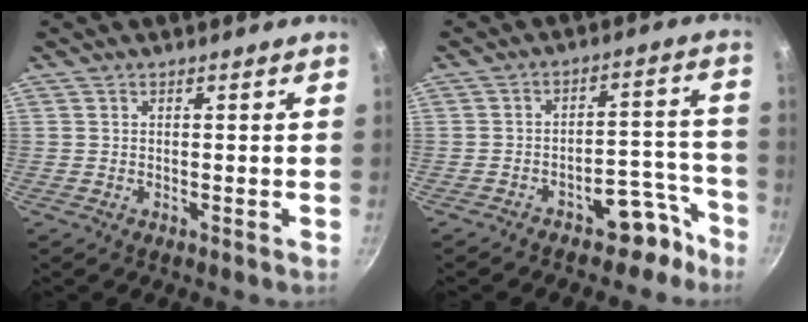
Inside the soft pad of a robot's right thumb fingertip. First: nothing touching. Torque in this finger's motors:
{"motor_torque": [1.04, 0.35, 0.30, -0.54, -0.03]}